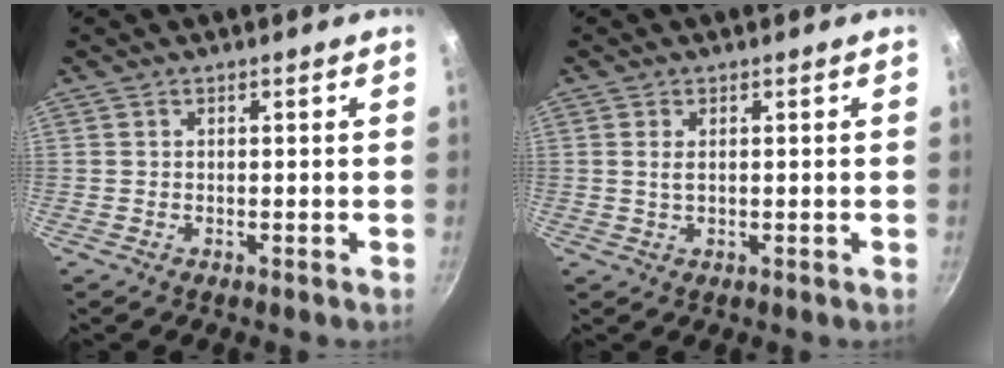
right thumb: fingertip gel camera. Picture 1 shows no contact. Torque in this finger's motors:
{"motor_torque": [-0.12, 0.08, -0.39, 0.18, -0.08]}